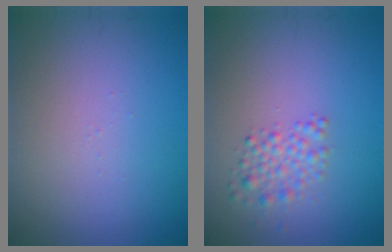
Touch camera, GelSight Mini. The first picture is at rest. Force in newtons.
{"total": 2.2, "press": 2.2, "slide": 0.1}